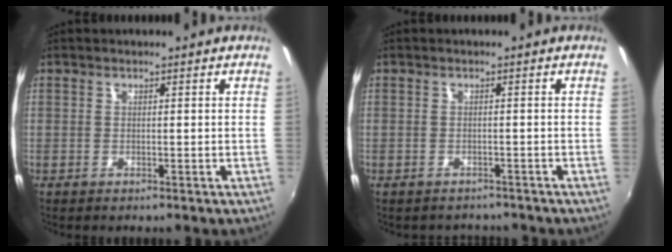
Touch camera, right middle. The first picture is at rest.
{"total": 3.1, "force": [-2.8, 1.3, 0.3], "torque": [-0.013, -0.013, -0.038]}